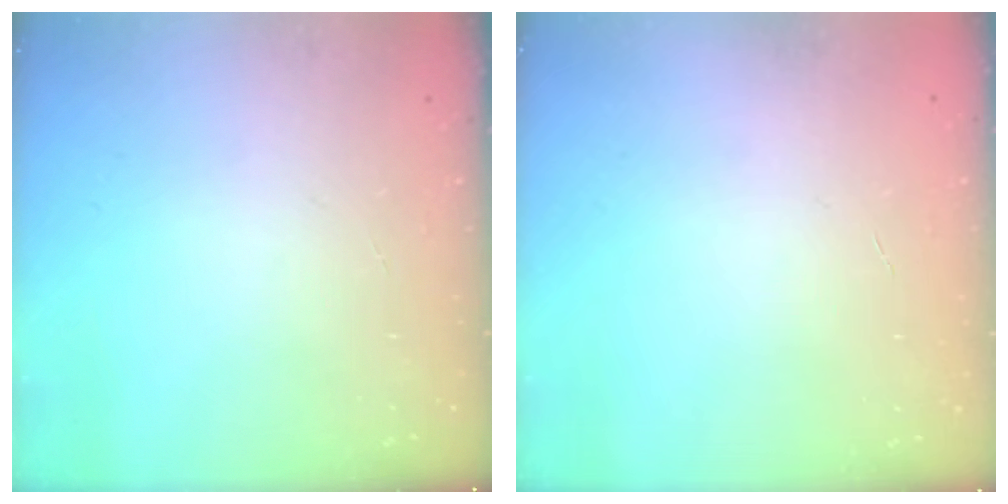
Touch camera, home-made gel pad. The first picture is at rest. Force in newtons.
{"total": 0.0}